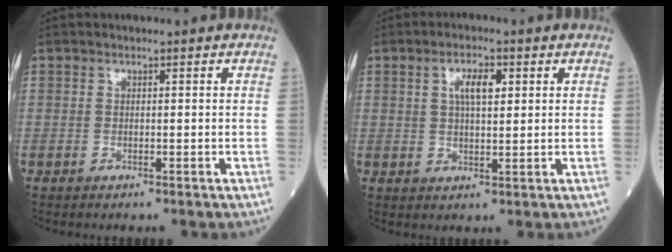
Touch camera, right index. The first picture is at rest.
{"total": 4.4, "force": [1.6, 1.5, 3.9], "torque": [-0.071, 0.005, 0.026]}